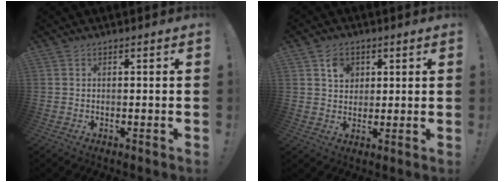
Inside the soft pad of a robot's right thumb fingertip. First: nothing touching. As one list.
[{"total": 5.6, "force": [2.5, 4.7, 1.9], "torque": [-0.016, -0.008, 0.043]}]